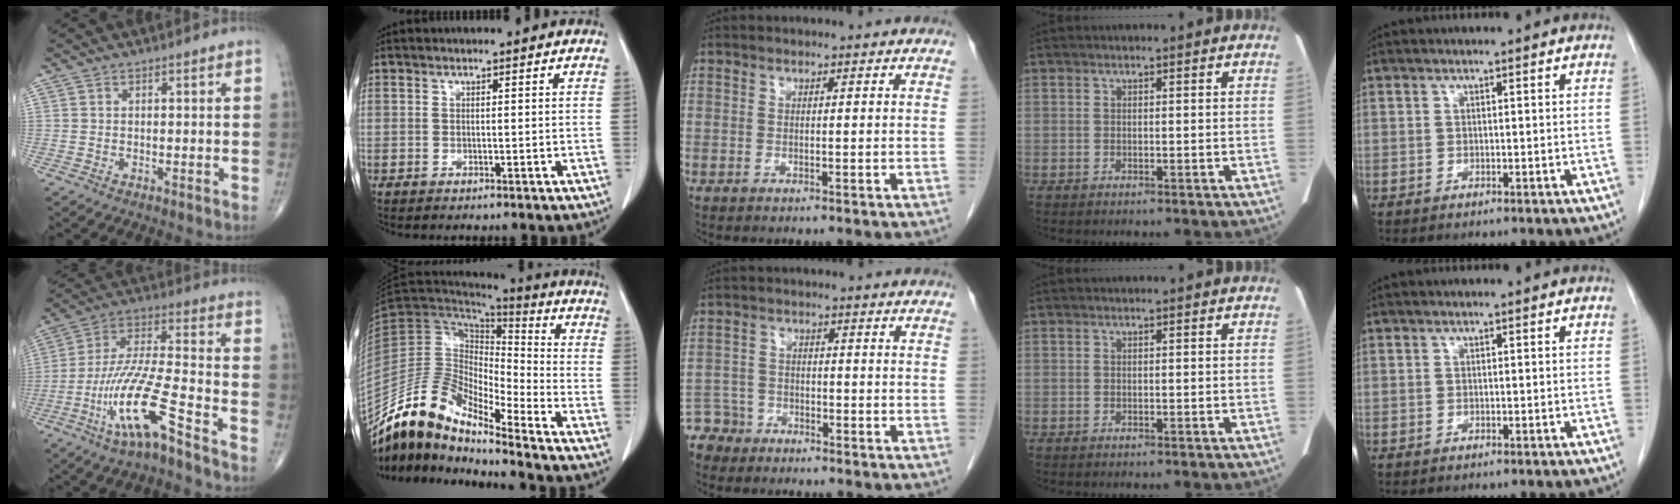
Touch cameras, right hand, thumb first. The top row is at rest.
{"thumb": {"total": 15.6, "force": [-8.4, 2.4, 12.9], "torque": [-0.269, 0.047, -0.157]}, "index": {"total": 13.1, "force": [-11.6, 2.3, 5.5], "torque": [-0.105, 0.039, -0.221]}, "middle": {"total": 4.5, "force": [-3.8, 2.2, -0.7], "torque": [0.017, -0.001, -0.077]}}